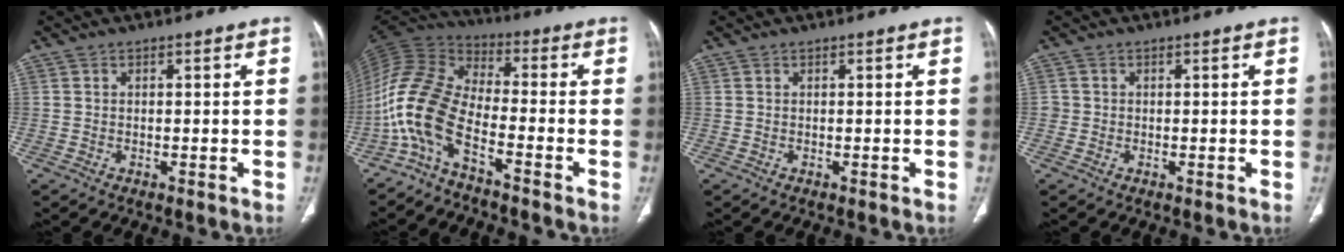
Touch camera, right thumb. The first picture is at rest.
{"total": 12.2, "force": [-6.2, 5.1, 9.3], "torque": [-0.210, 0.065, -0.137]}
{"total": 0.0}
{"total": 1.2, "force": [-0.2, 1.2, 0.1], "torque": [0.006, 0.005, -0.004]}